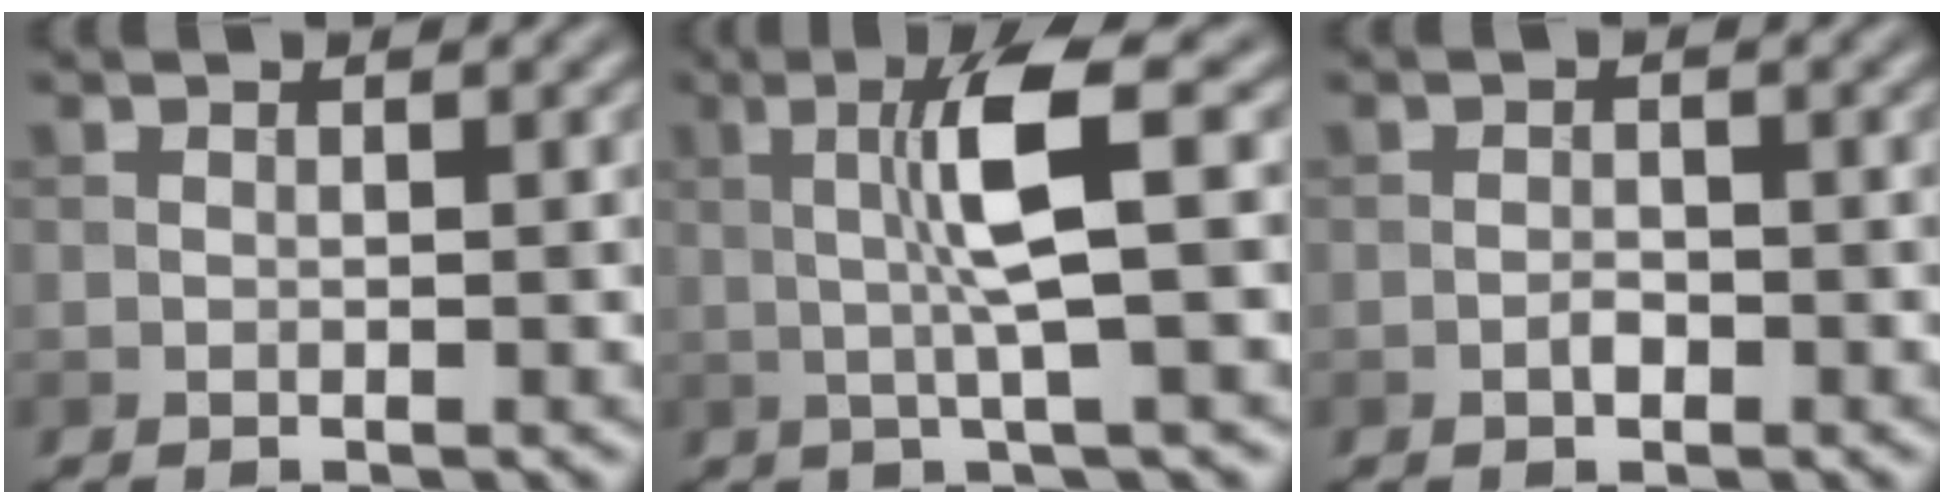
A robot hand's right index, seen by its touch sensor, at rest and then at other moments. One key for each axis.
{"total": 5.4, "fx": 0.6, "fy": 0.4, "fz": 5.3, "tx": -0.107, "ty": 0.006, "tz": 0.013}
{"total": 1.0, "fx": -0.5, "fy": 0.5, "fz": 0.7, "tx": -0.011, "ty": 0.002, "tz": -0.011}